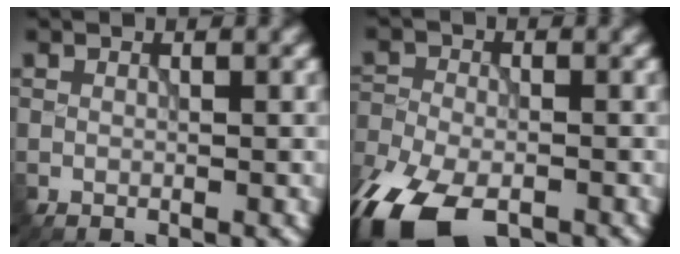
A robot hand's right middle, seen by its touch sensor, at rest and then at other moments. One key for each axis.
{"total": 11.5, "fx": -7.6, "fy": 5.6, "fz": 6.6, "tx": -0.148, "ty": -0.047, "tz": -0.135}